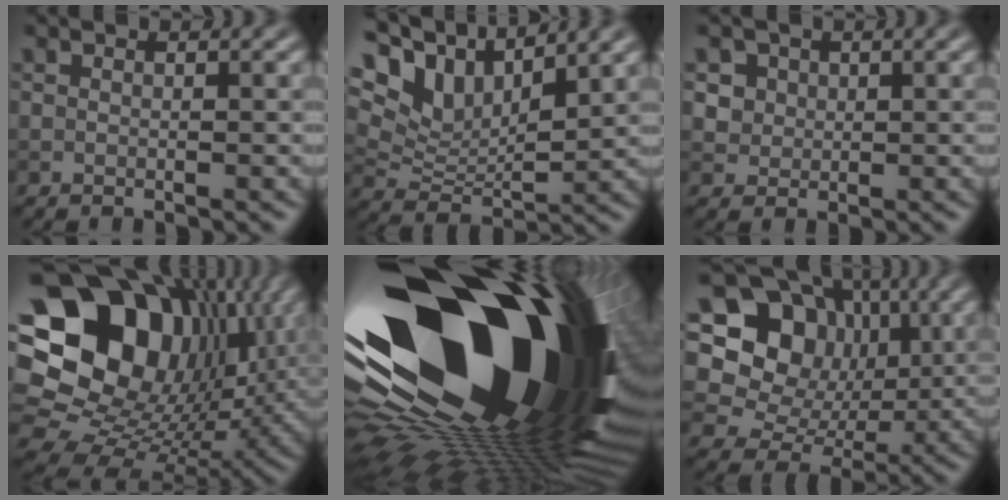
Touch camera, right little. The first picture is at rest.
{"total": 9.7, "force": [5.9, 4.8, 6.0], "torque": [-0.128, 0.024, 0.105]}
{"total": 3.4, "force": [1.5, 2.8, 1.3], "torque": [-0.026, 0.008, 0.029]}
{"total": 20.2, "force": [5.5, 15.6, 11.6], "torque": [-0.250, 0.016, 0.121]}
{"total": 23.1, "force": [1.6, 11.6, 20.0], "torque": [-0.334, -0.014, 0.019]}
{"total": 14.0, "force": [3.8, 12.0, 6.2], "torque": [-0.148, 0.051, 0.059]}